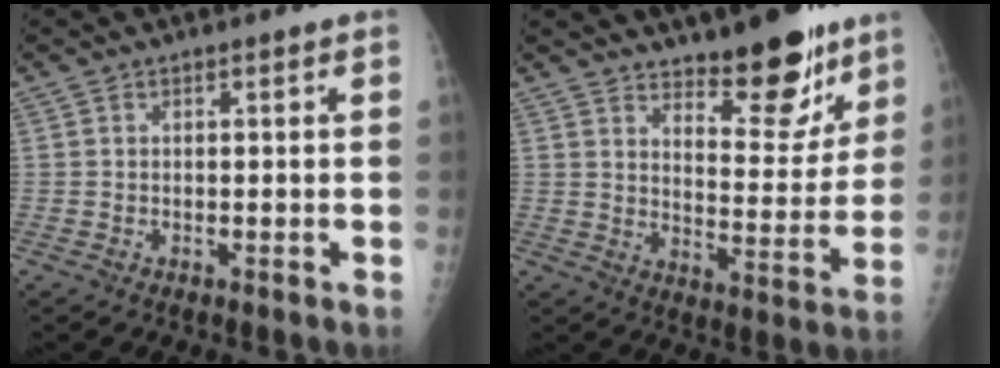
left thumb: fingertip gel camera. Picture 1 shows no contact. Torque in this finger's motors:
{"motor_torque": [0.33, 0.34, -0.19, -0.42, 0.06]}